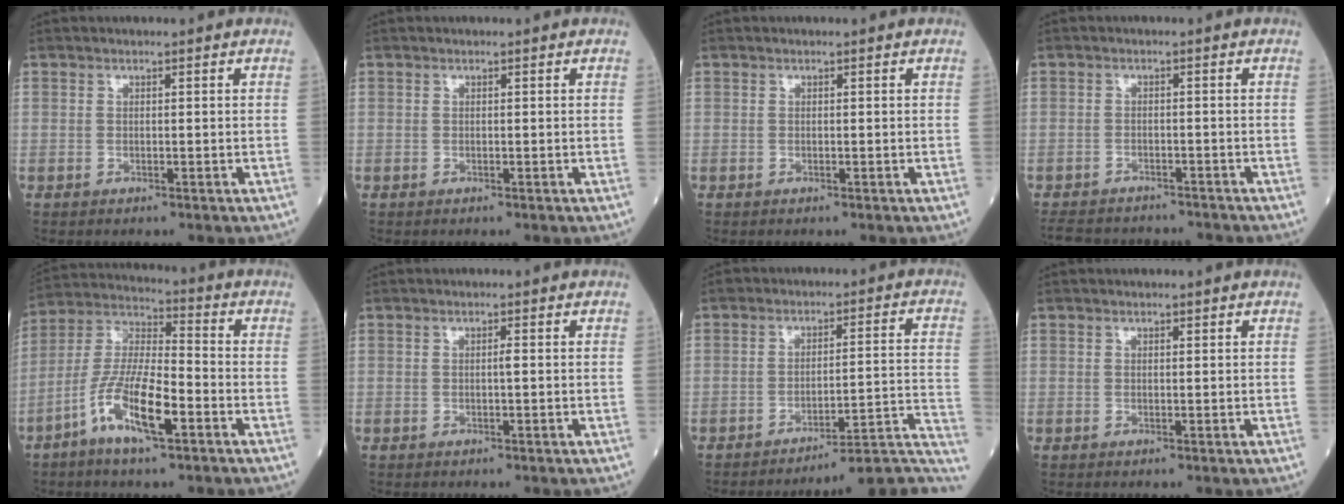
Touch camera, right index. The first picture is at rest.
{"total": 0.0}
{"total": 0.0}
{"total": 10.2, "force": [-9.3, 3.5, 2.4], "torque": [-0.046, 0.005, -0.124]}
{"total": 11.9, "force": [-5.5, 2.4, 10.3], "torque": [-0.212, -0.001, -0.106]}
{"total": 0.6, "force": [-0.1, -0.1, 0.6], "torque": [-0.010, 0.000, -0.002]}
{"total": 12.5, "force": [-12.1, -1.2, 2.9], "torque": [-0.005, 0.029, -0.162]}
{"total": 0.0}